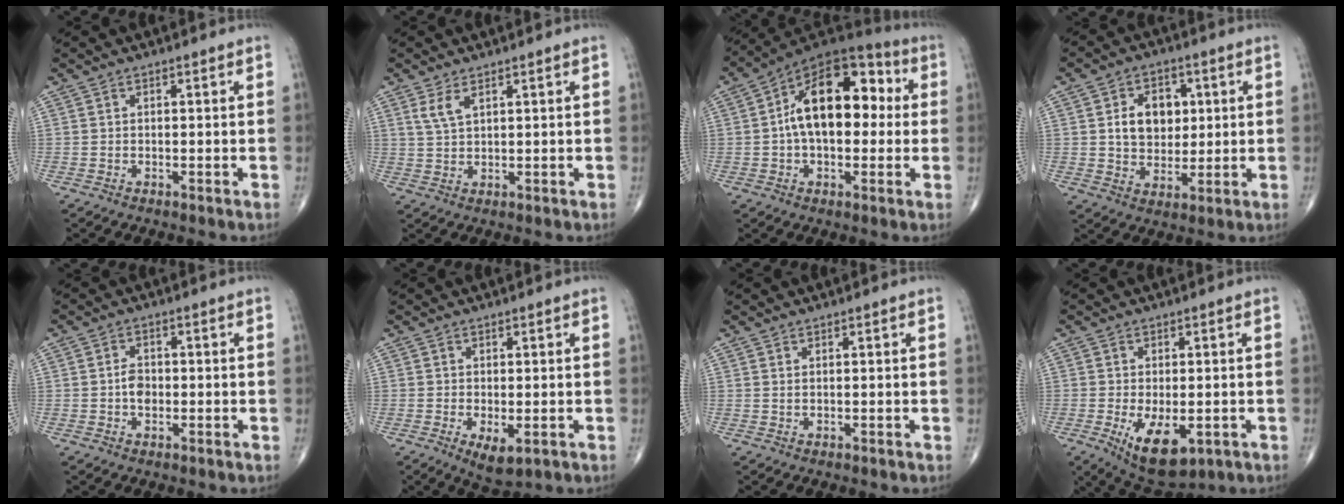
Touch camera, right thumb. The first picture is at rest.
{"total": 3.3, "force": [1.9, 1.3, 2.4], "torque": [-0.051, -0.005, 0.044]}
{"total": 18.4, "force": [1.7, 10.6, 14.9], "torque": [-0.208, 0.042, 0.017]}
{"total": 9.6, "force": [1.9, 7.1, 6.1], "torque": [-0.063, -0.004, 0.035]}
{"total": 3.1, "force": [-0.4, 2.2, 2.2], "torque": [-0.030, 0.005, -0.011]}
{"total": 4.6, "force": [-1.4, 2.2, 3.8], "torque": [-0.064, -0.012, -0.015]}
{"total": 0.5, "force": [0.3, 0.2, 0.4], "torque": [-0.008, -0.001, 0.006]}
{"total": 9.9, "force": [-3.0, 5.0, 8.0], "torque": [-0.122, -0.014, -0.035]}